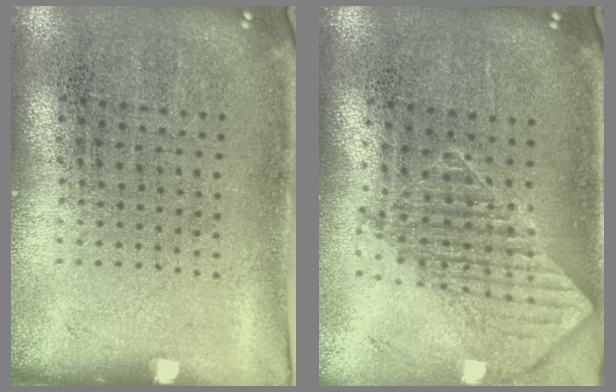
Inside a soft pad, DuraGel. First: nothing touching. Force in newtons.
{"total": 1.7, "press": 1.3, "slide": 1.0}